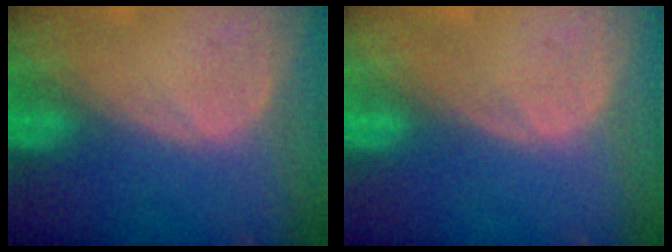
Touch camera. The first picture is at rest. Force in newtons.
{"total": 0.0}